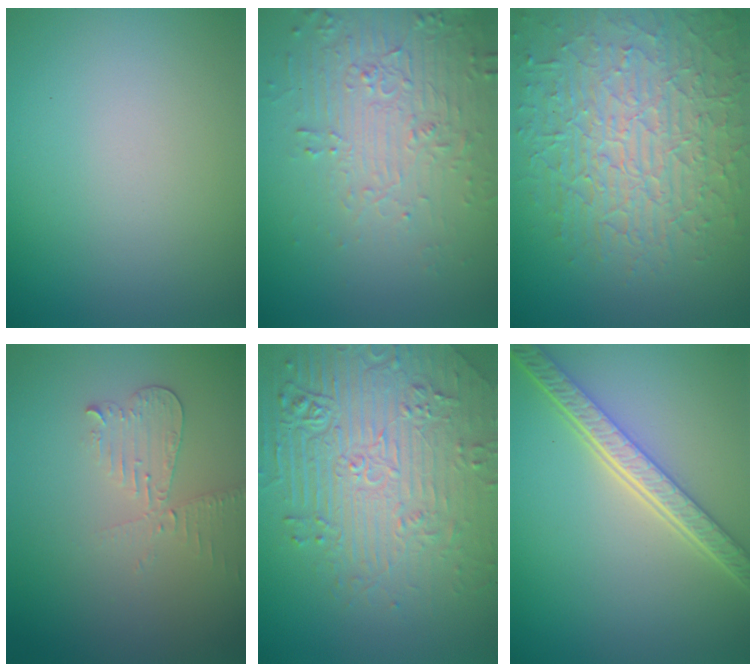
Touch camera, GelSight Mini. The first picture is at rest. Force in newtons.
{"total": 6.0, "press": 3.9, "slide": 4.6}
{"total": 8.7, "press": 6.1, "slide": 6.2}
{"total": 2.4, "press": 2.3, "slide": 0.5}
{"total": 7.3, "press": 5.8, "slide": 4.5}
{"total": 5.4, "press": 4.1, "slide": 3.4}